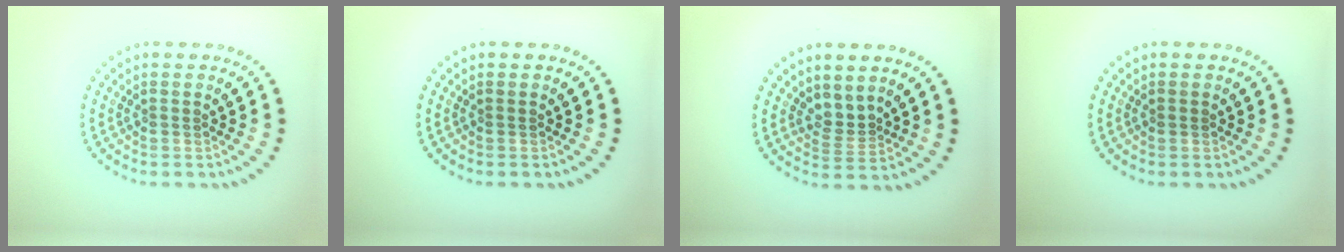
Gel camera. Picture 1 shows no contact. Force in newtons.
{"total": 0.0}
{"total": 1.8, "press": 1.1, "slide": 1.4}
{"total": 0.5, "press": 0.5, "slide": 0.1}